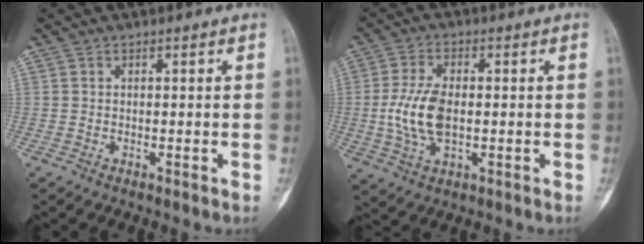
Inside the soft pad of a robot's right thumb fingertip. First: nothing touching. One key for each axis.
{"total": 9.5, "fx": -0.5, "fy": 5.0, "fz": 8.0, "tx": -0.170, "ty": 0.001, "tz": -0.007}